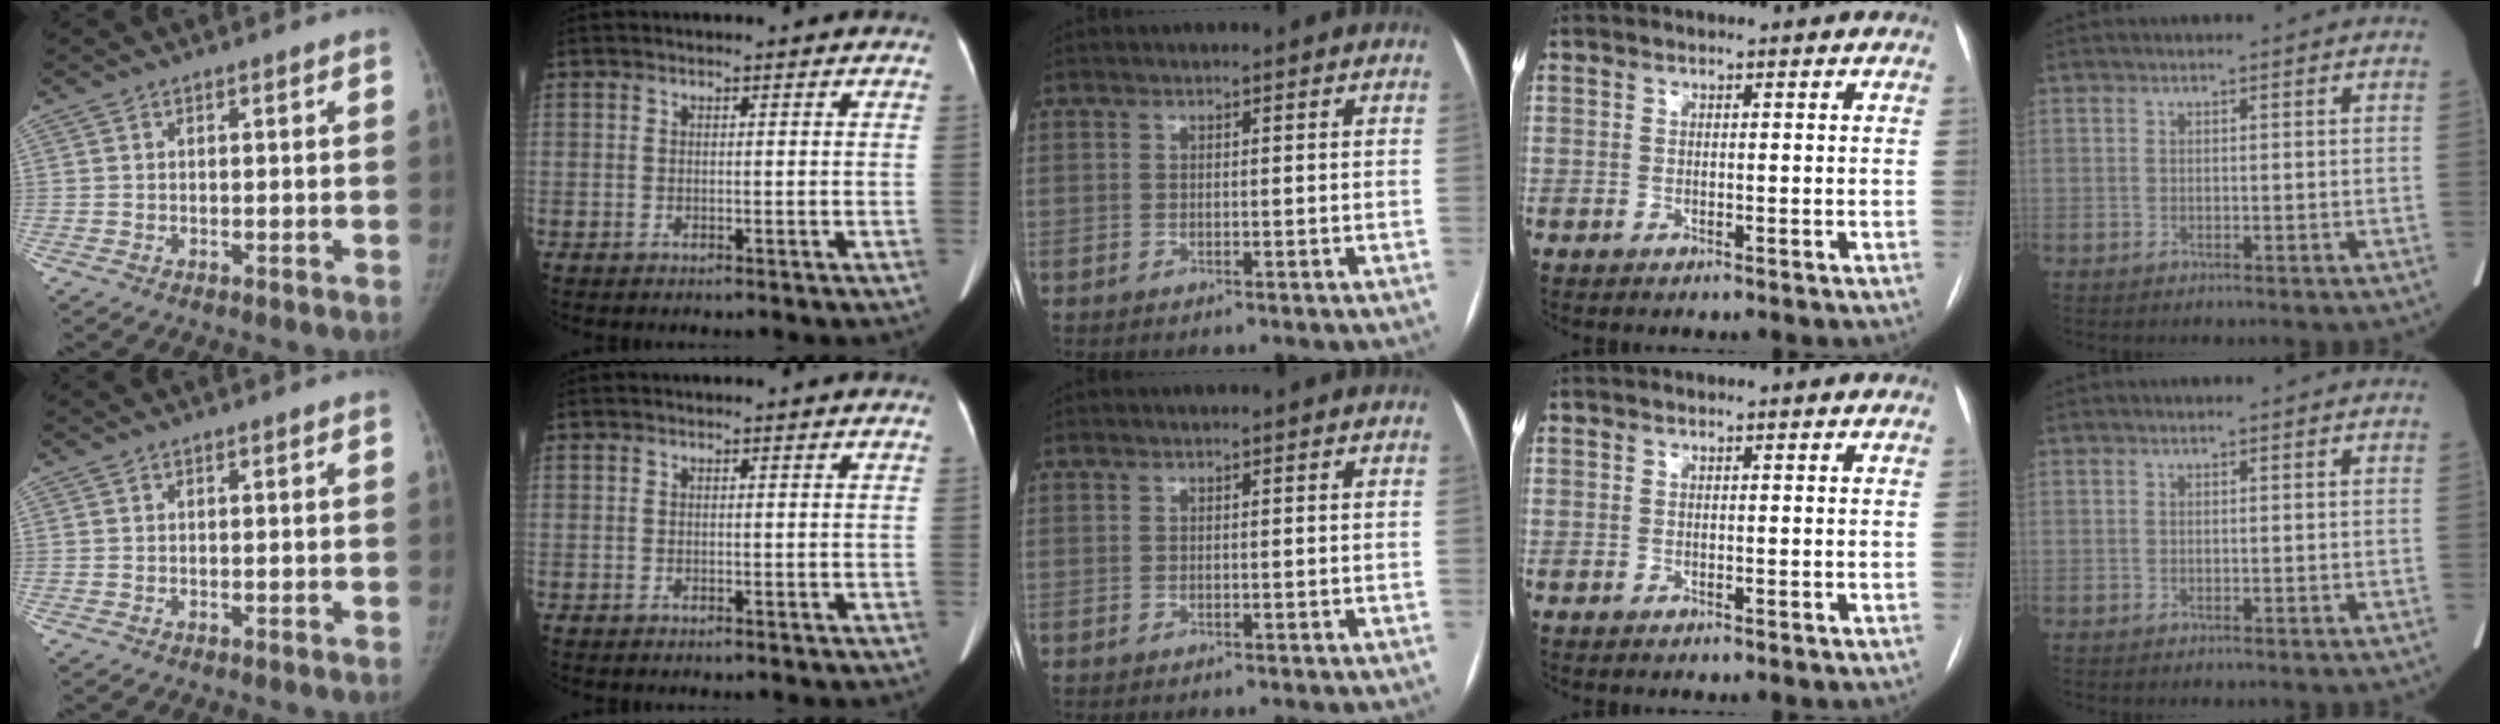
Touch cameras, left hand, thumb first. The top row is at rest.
{}